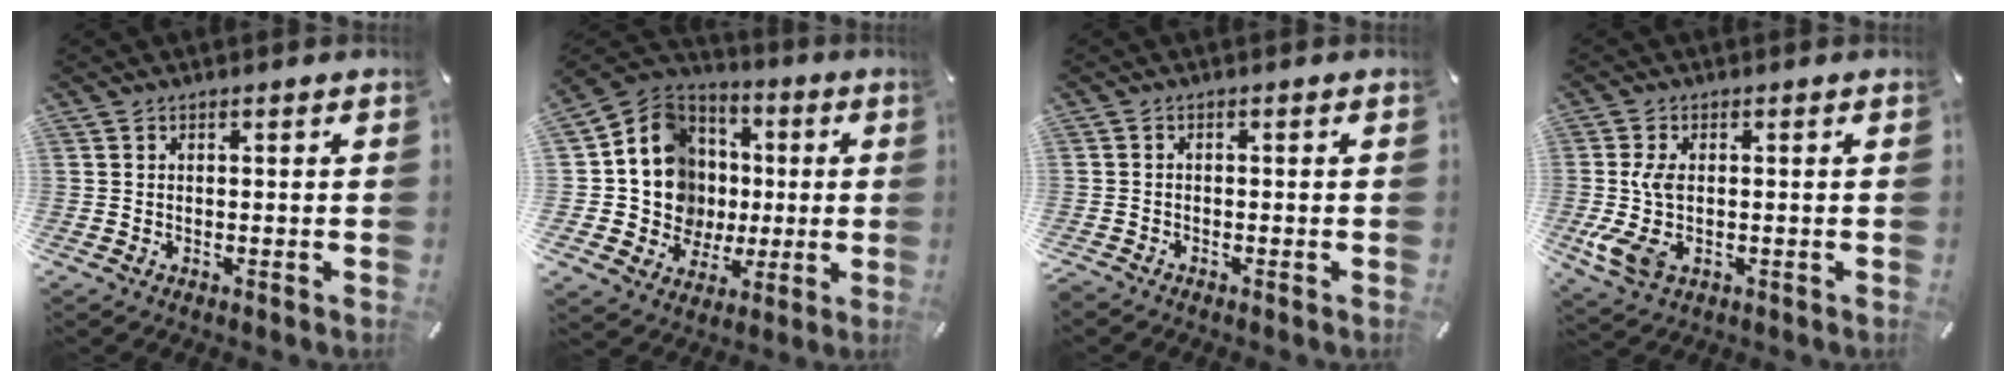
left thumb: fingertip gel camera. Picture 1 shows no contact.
{"total": 15.4, "force": [0.1, 14.6, 4.9], "torque": [-0.099, -0.013, 0.024]}
{"total": 0.9, "force": [-0.9, 0.4, 0.1], "torque": [-0.004, 0.003, -0.018]}
{"total": 7.1, "force": [-0.5, 4.3, 5.7], "torque": [-0.140, -0.007, -0.011]}